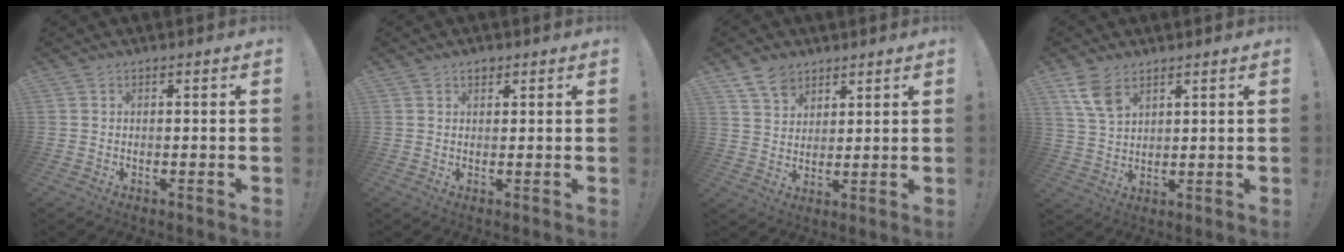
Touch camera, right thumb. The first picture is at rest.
{"total": 0.9, "force": [0.6, 0.6, 0.3], "torque": [-0.005, 0.001, 0.011]}
{"total": 7.5, "force": [5.5, 4.6, 2.0], "torque": [-0.042, -0.032, 0.108]}
{"total": 7.7, "force": [4.8, 4.0, 4.4], "torque": [-0.080, -0.019, 0.095]}